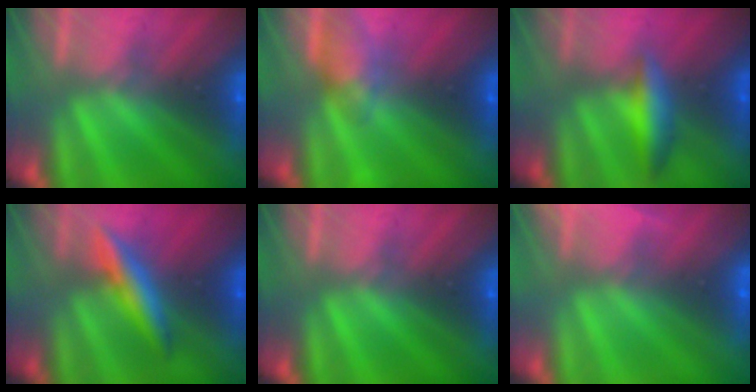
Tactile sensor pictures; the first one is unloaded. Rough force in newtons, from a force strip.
{"total": 4.8}
{"total": 2.4}
{"total": 2.6}
{"total": 0.0}
{"total": 7.4}